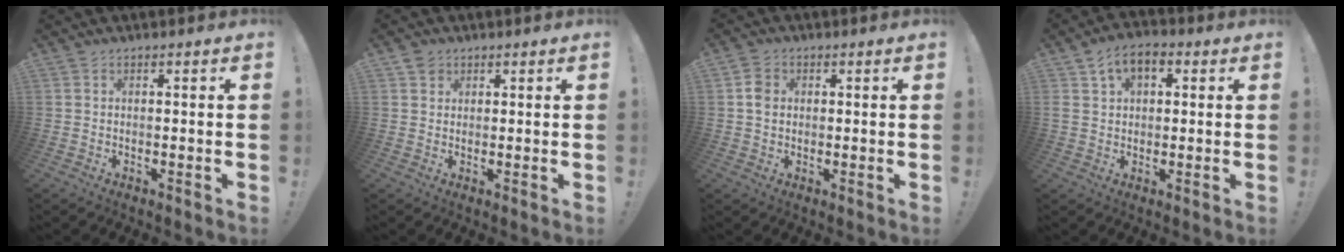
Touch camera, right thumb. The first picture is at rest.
{"total": 2.6, "force": [1.7, 1.9, 0.3], "torque": [0.002, -0.004, 0.029]}
{"total": 4.2, "force": [0.5, 3.5, 2.3], "torque": [-0.030, 0.004, 0.010]}
{"total": 7.6, "force": [2.6, 5.0, 5.2], "torque": [-0.079, 0.000, 0.051]}